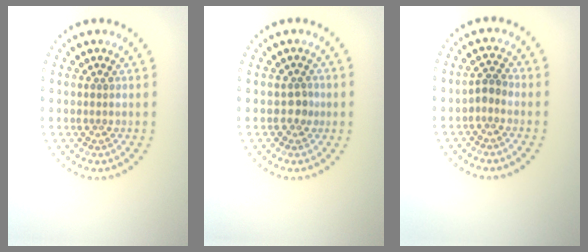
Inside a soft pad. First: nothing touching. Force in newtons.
{"total": 0.9, "press": 0.8, "slide": 0.4}
{"total": 1.3, "press": 1.0, "slide": 0.8}